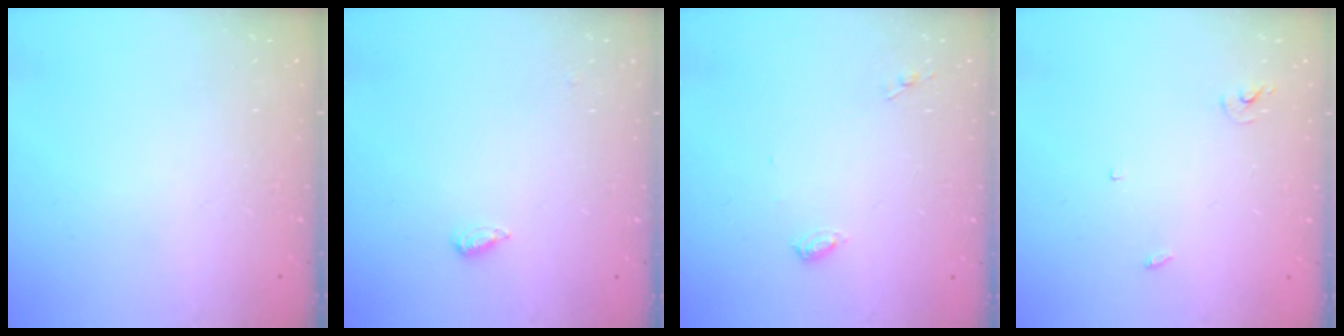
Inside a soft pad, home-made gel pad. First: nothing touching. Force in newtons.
{"total": 2.2, "press": 2.2, "slide": 0.5}
{"total": 4.6, "press": 4.6, "slide": 0.4}
{"total": 2.4, "press": 2.4, "slide": 0.1}